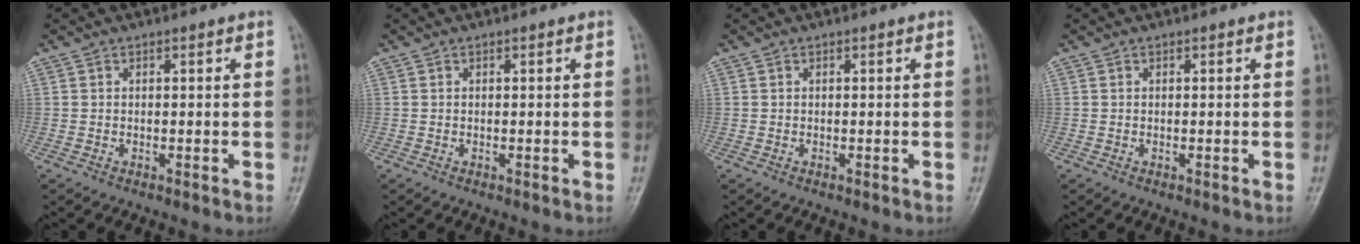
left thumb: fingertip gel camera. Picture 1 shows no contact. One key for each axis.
{"total": 0.0}
{"total": 0.0}
{"total": 0.0}